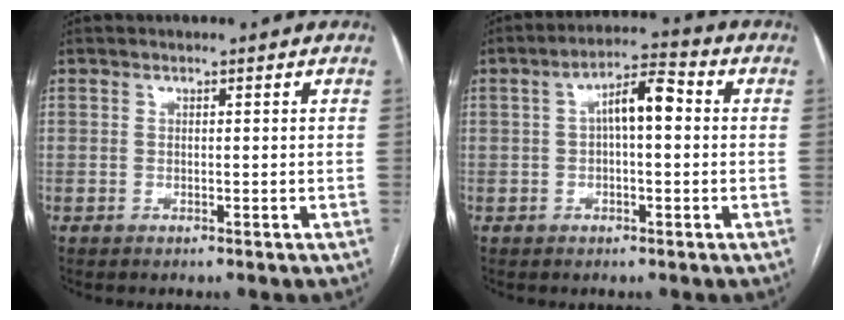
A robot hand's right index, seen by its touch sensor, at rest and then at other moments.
{"total": 6.5, "force": [0.8, 1.9, 6.2], "torque": [-0.106, 0.029, 0.010]}